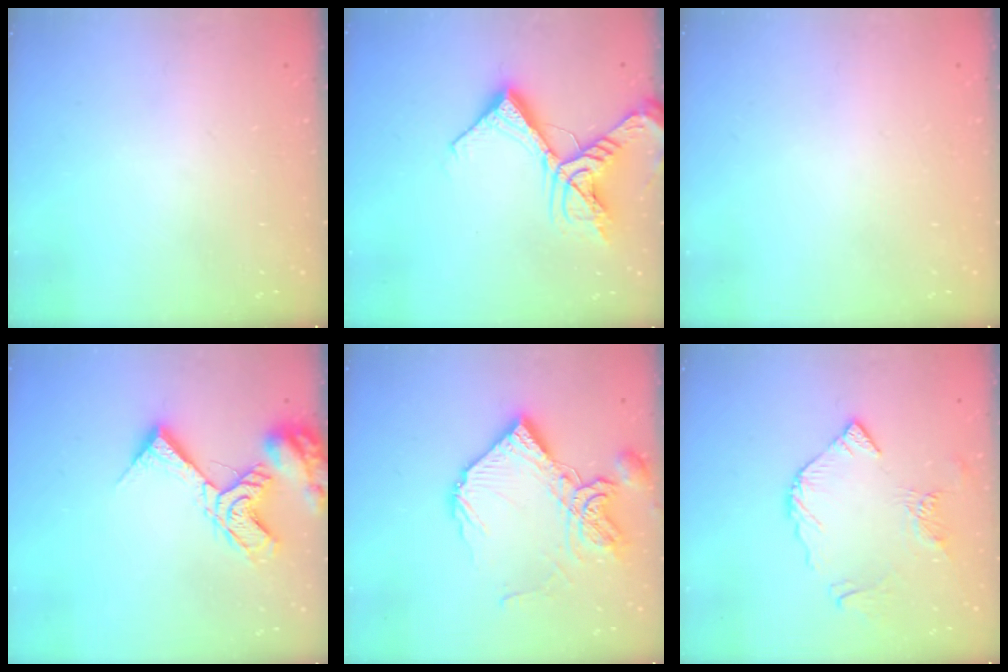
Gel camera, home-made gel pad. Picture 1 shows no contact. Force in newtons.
{"total": 15.4, "press": 15.3, "slide": 1.8}
{"total": 2.0, "press": 2.0, "slide": 0.1}
{"total": 12.9, "press": 12.8, "slide": 1.6}
{"total": 15.6, "press": 15.5, "slide": 1.8}
{"total": 9.8, "press": 9.8, "slide": 1.2}